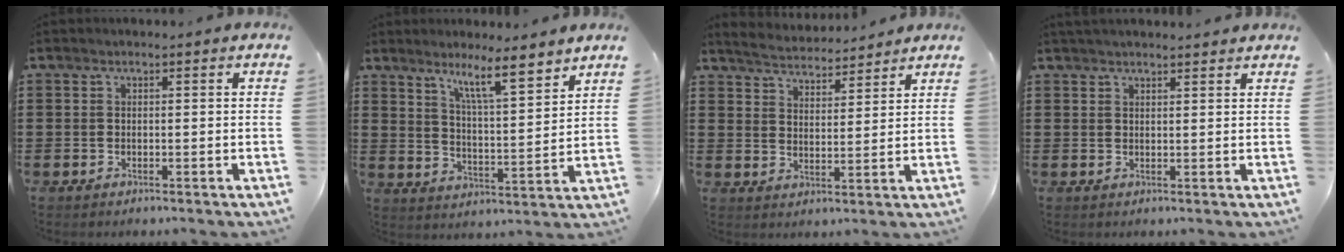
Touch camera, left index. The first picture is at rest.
{"total": 8.4, "force": [6.7, 0.7, 4.9], "torque": [-0.092, -0.039, 0.111]}
{"total": 4.1, "force": [4.1, 0.3, 0.2], "torque": [-0.023, -0.021, 0.070]}
{"total": 2.0, "force": [1.9, 0.1, 0.5], "torque": [-0.014, 0.002, 0.037]}